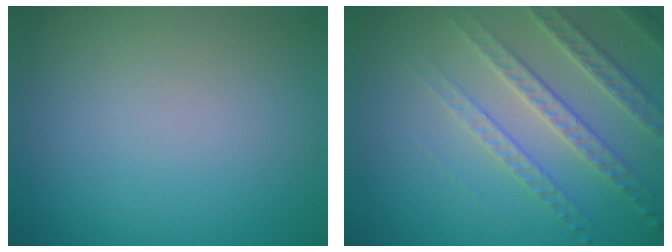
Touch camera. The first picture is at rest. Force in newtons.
{"total": 4.1, "press": 3.9, "slide": 1.3}